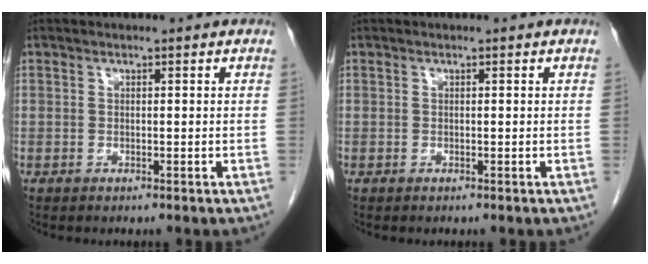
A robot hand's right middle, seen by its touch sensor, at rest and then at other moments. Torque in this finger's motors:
{"motor_torque": [0.00, 0.00, 0.00, -0.01]}